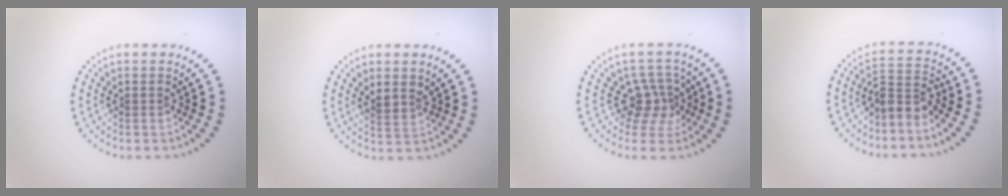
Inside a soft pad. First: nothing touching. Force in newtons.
{"total": 1.9, "press": 1.5, "slide": 1.1}
{"total": 2.8, "press": 2.2, "slide": 1.8}
{"total": 2.6, "press": 1.9, "slide": 1.8}